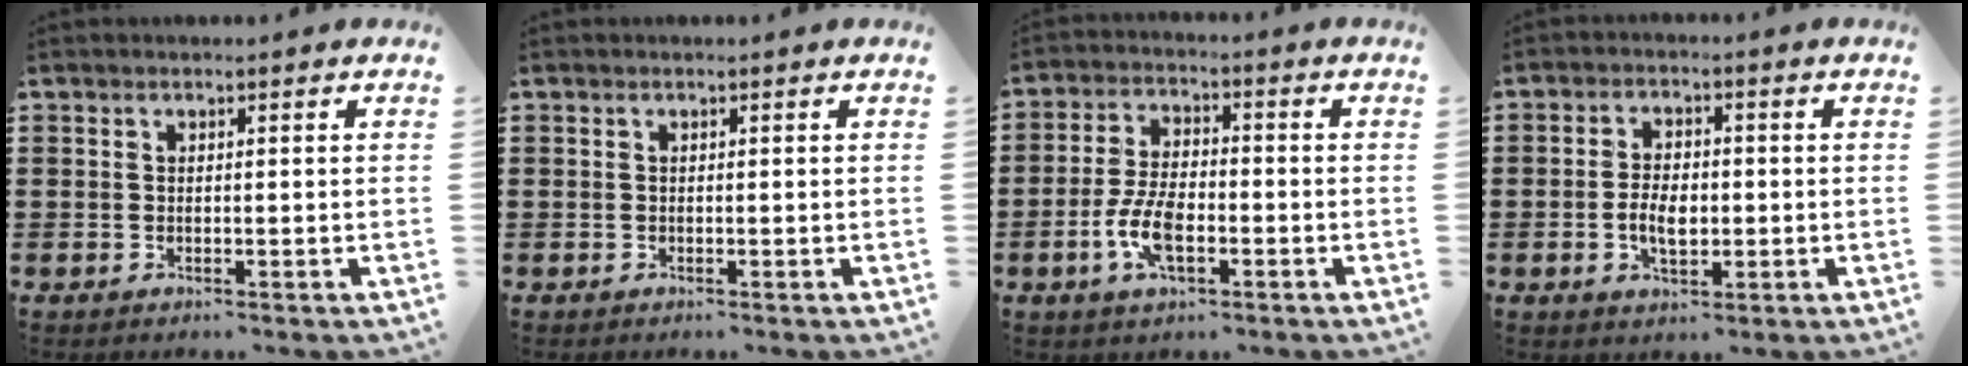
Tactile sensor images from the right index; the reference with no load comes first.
{"total": 0.0}
{"total": 7.2, "force": [-2.3, 3.5, 5.9], "torque": [-0.141, -0.002, -0.049]}
{"total": 4.9, "force": [-0.8, 2.6, 4.0], "torque": [-0.081, -0.002, -0.020]}